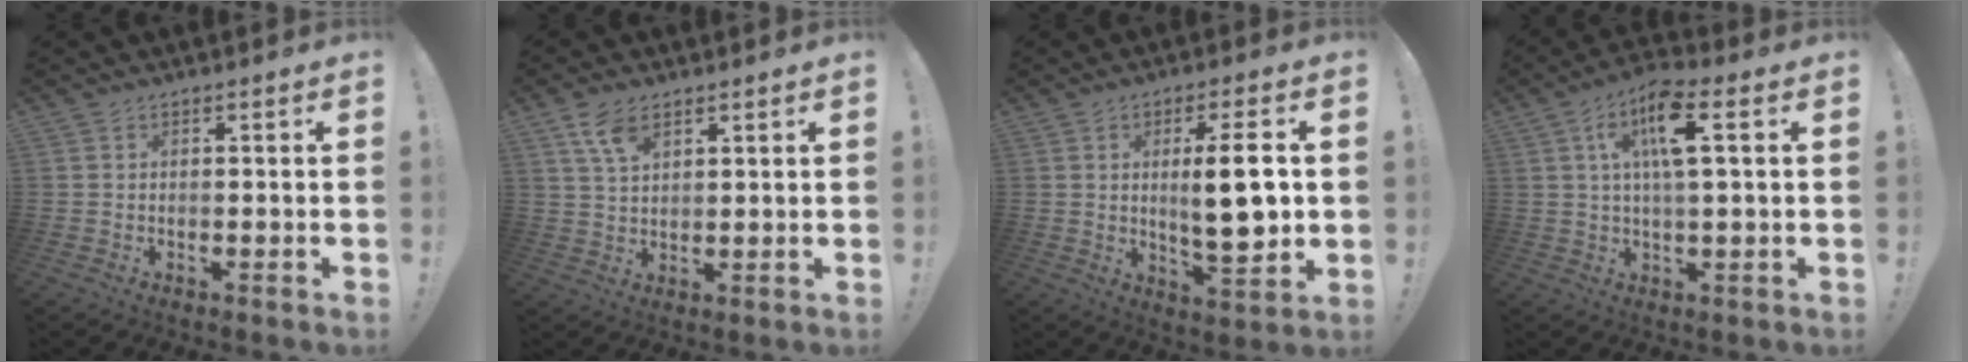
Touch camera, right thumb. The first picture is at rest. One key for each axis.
{"total": 6.5, "fx": 4.1, "fy": 3.2, "fz": 3.9, "tx": -0.063, "ty": -0.020, "tz": 0.075}
{"total": 13.0, "fx": 1.2, "fy": 2.8, "fz": 12.6, "tx": -0.203, "ty": -0.011, "tz": 0.012}
{"total": 12.9, "fx": 4.0, "fy": 3.3, "fz": 11.8, "tx": -0.195, "ty": 0.000, "tz": 0.062}